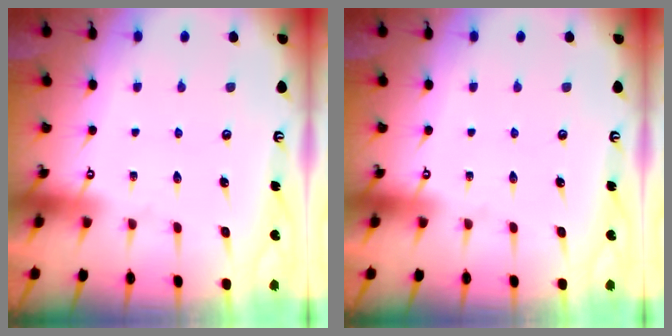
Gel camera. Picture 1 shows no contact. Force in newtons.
{"total": 0.0}